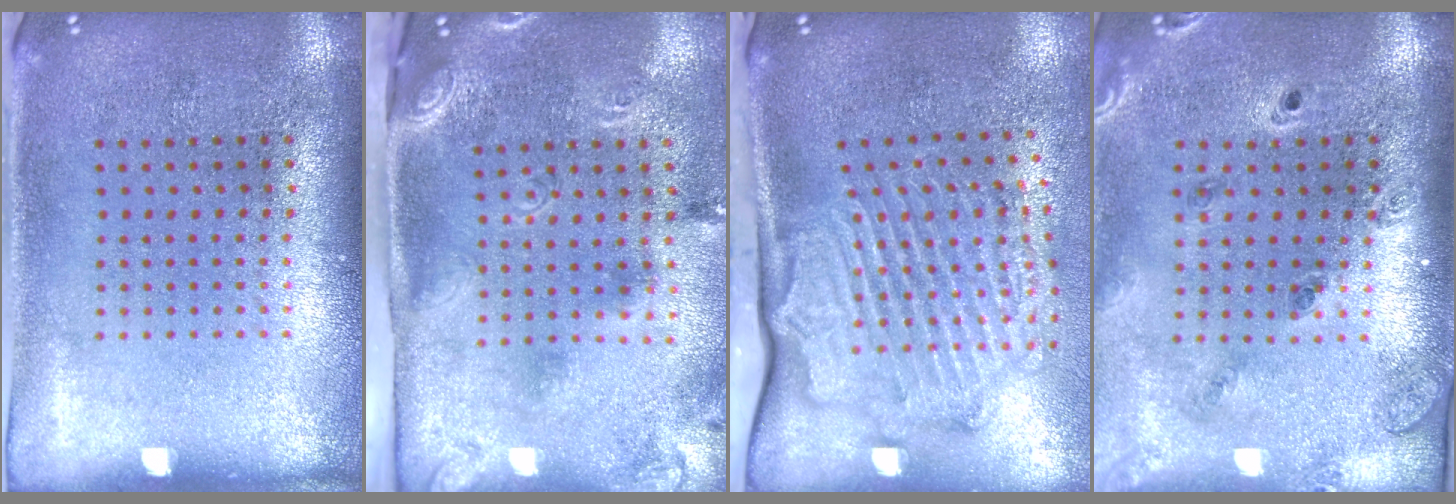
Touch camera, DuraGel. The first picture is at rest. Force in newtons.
{"total": 2.9, "press": 1.8, "slide": 2.3}
{"total": 2.4, "press": 2.2, "slide": 0.9}
{"total": 1.4, "press": 1.4, "slide": 0.1}